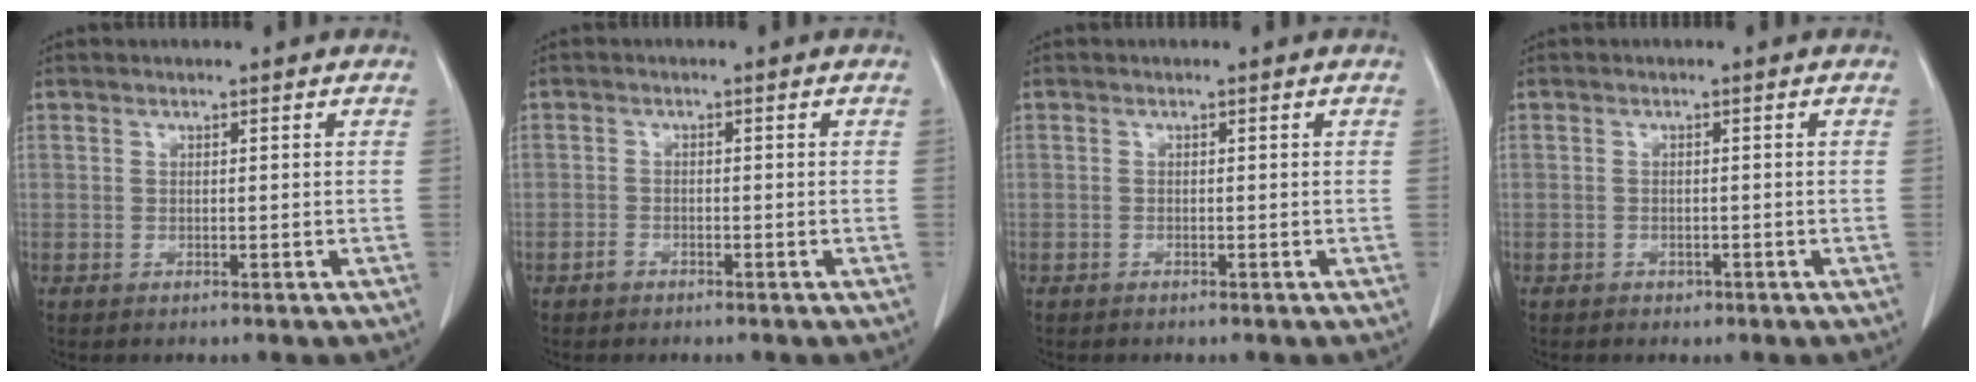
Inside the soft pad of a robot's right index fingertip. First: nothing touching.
{"total": 1.2, "force": [-0.9, 0.8, 0.3], "torque": [-0.007, 0.002, -0.018]}
{"total": 0.0}
{"total": 1.1, "force": [-0.7, 0.8, 0.2], "torque": [-0.006, 0.002, -0.009]}